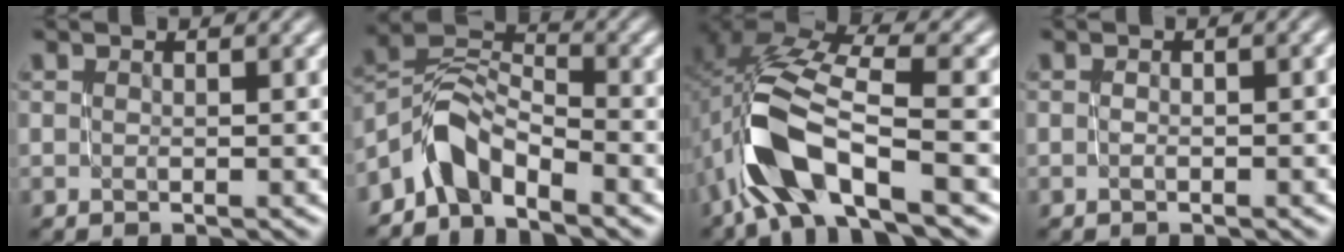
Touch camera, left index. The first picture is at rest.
{"total": 4.4, "force": [-3.4, 1.9, 1.9], "torque": [-0.030, 0.016, -0.075]}
{"total": 9.5, "force": [-3.5, 4.1, 7.9], "torque": [-0.170, 0.017, -0.076]}
{"total": 0.6, "force": [-0.3, 0.2, 0.5], "torque": [-0.007, -0.001, -0.006]}